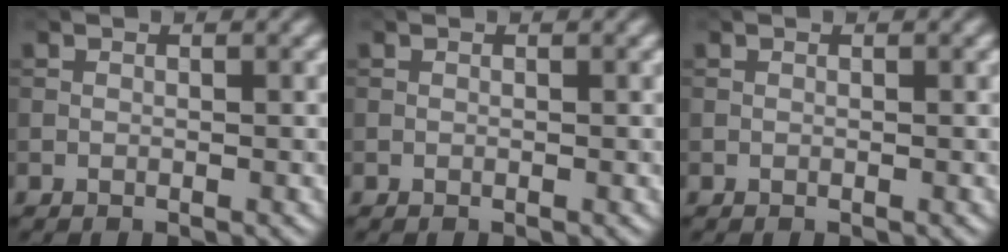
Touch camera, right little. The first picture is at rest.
{"total": 0.0}
{"total": 0.0}